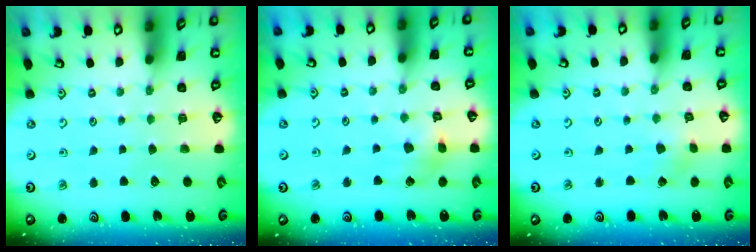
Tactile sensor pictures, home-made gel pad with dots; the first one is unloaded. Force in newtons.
{"total": 6.2, "press": 6.2, "slide": 0.6}
{"total": 1.3, "press": 1.3, "slide": 0.2}